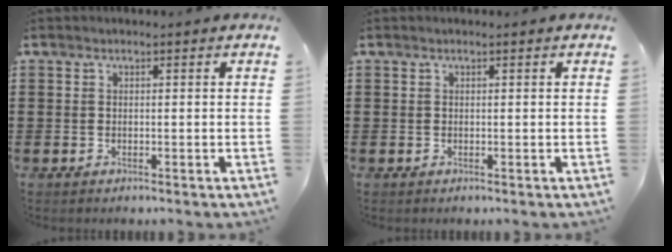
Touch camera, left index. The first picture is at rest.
{"total": 0.0}